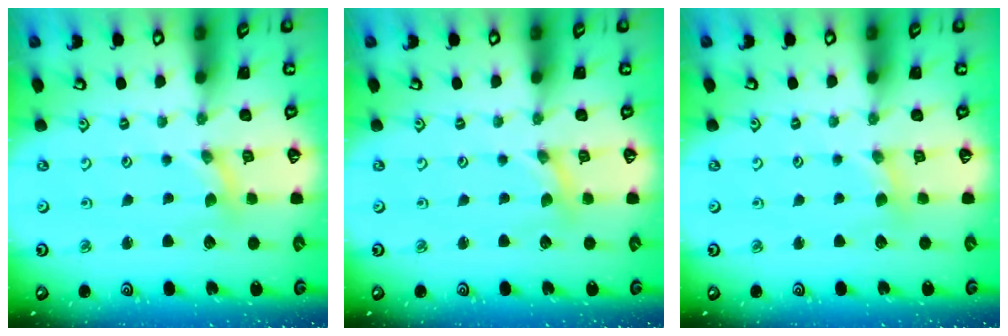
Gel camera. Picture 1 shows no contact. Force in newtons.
{"total": 0.0}
{"total": 2.8, "press": 2.8, "slide": 0.5}